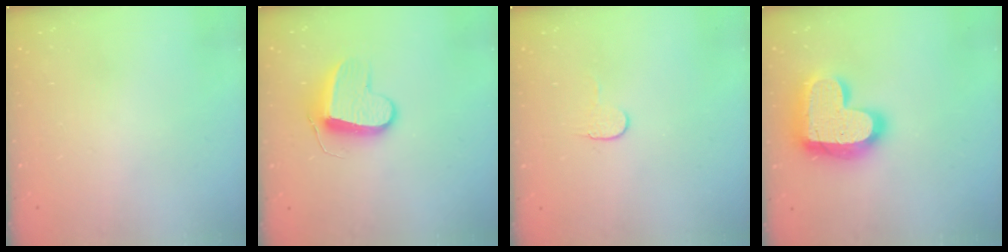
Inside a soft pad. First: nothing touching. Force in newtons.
{"total": 9.9, "press": 9.9, "slide": 0.6}
{"total": 5.0, "press": 4.9, "slide": 0.4}
{"total": 22.1, "press": 22.0, "slide": 1.5}